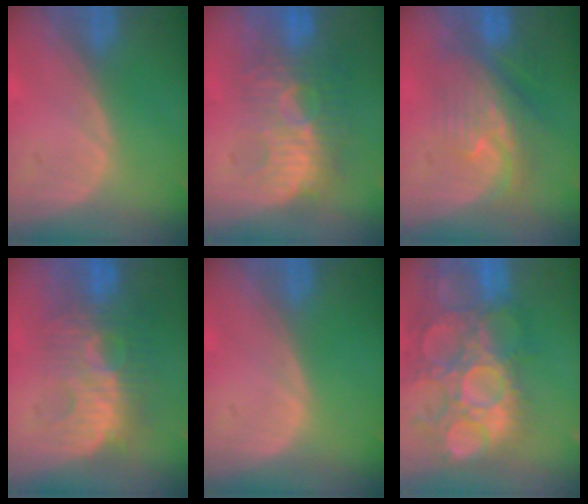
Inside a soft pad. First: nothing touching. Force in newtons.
{"total": 9.3, "press": 8.8, "slide": 2.9}
{"total": 7.9, "press": 7.5, "slide": 2.5}
{"total": 8.9, "press": 8.8, "slide": 1.6}
{"total": 0.0}
{"total": 15.0, "press": 12.5, "slide": 8.2}